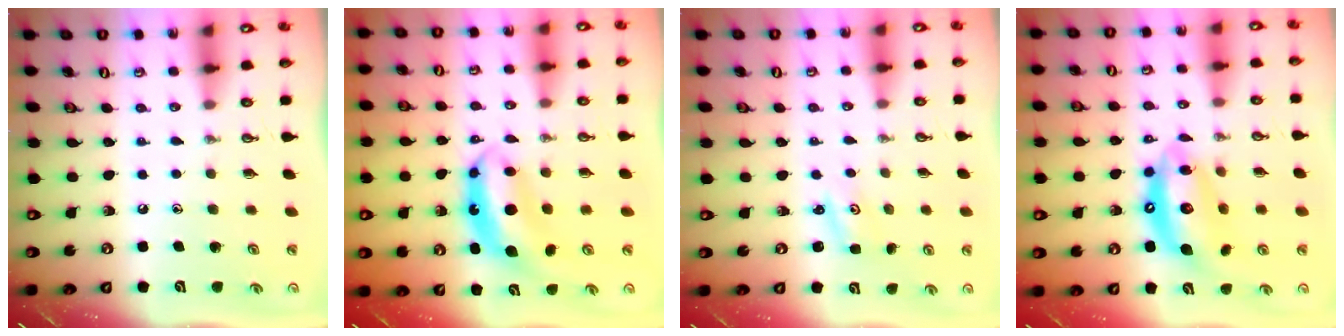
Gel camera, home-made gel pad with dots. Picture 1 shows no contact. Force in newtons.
{"total": 7.6, "press": 7.6, "slide": 0.8}
{"total": 1.5, "press": 1.5, "slide": 0.2}
{"total": 14.6, "press": 14.5, "slide": 1.3}